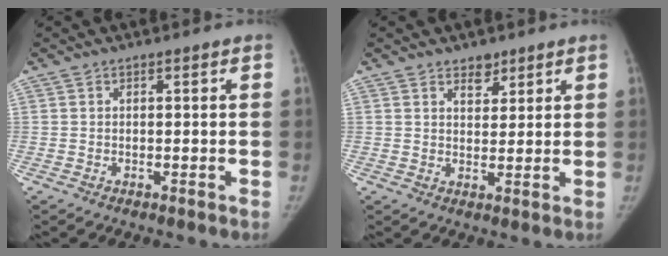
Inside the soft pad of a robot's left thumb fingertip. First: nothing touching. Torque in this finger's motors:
{"motor_torque": [-0.04, 0.06, -0.05, -0.16, -0.03]}